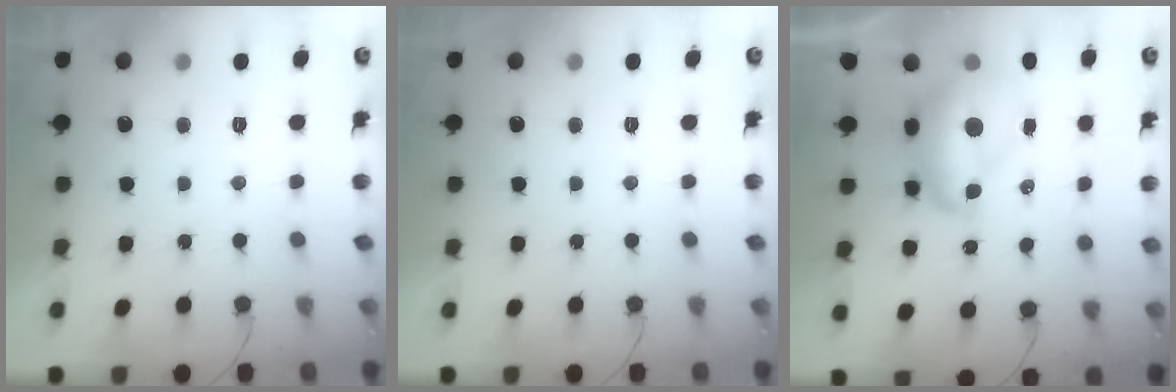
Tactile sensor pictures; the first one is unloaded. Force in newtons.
{"total": 0.0}
{"total": 11.3, "press": 11.2, "slide": 1.2}